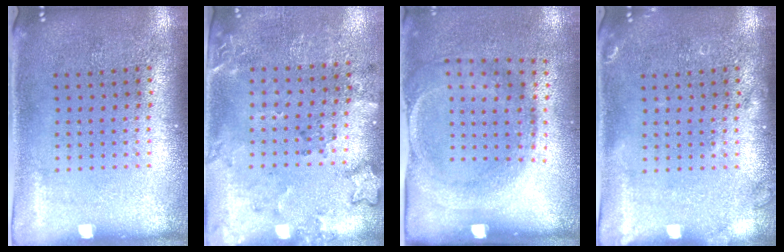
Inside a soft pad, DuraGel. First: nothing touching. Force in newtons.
{"total": 1.9, "press": 1.5, "slide": 1.2}
{"total": 1.9, "press": 1.2, "slide": 1.5}
{"total": 1.2, "press": 1.2, "slide": 0.3}